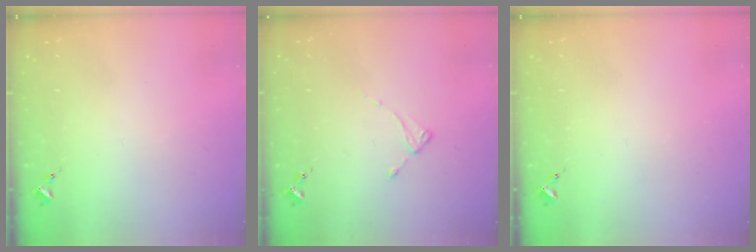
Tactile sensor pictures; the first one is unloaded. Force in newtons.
{"total": 2.4, "press": 2.4, "slide": 0.3}
{"total": 0.0}